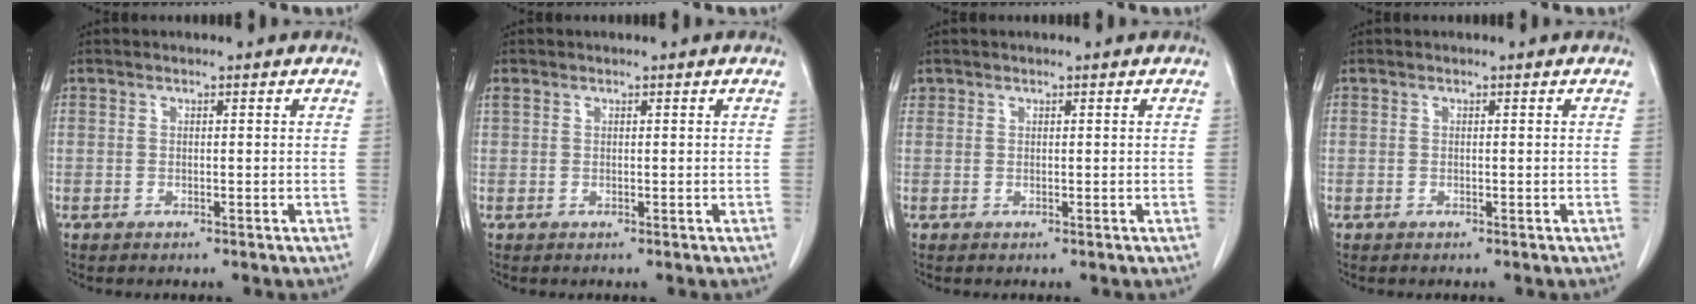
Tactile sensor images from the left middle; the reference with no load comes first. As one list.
[{"total": 0.7, "force": [0.5, 0.4, 0.2], "torque": [-0.011, 0.014, 0.011]}, {"total": 0.7, "force": [0.4, 0.5, 0.0], "torque": [0.001, 0.010, 0.009]}, {"total": 0.0}]